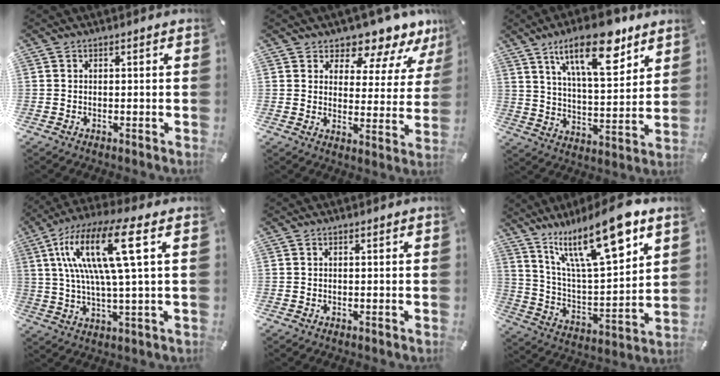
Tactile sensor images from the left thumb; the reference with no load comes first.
{"total": 8.4, "force": [7.4, 3.3, 2.0], "torque": [-0.023, -0.077, 0.126]}
{"total": 18.3, "force": [10.9, 7.1, 12.9], "torque": [-0.207, -0.042, 0.177]}
{"total": 17.0, "force": [5.2, 3.1, 15.9], "torque": [-0.329, -0.006, 0.075]}
{"total": 0.0}
{"total": 20.7, "force": [13.0, 6.7, 14.7], "torque": [-0.262, -0.072, 0.216]}